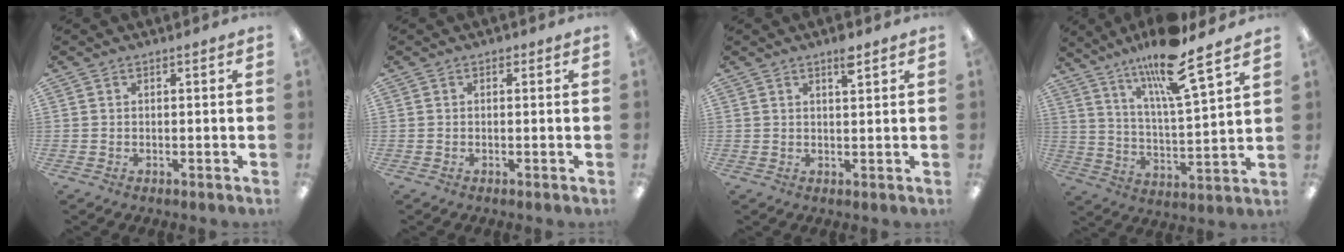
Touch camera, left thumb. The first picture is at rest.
{"total": 0.7, "force": [0.4, 0.5, 0.3], "torque": [-0.006, 0.002, 0.006]}
{"total": 3.8, "force": [2.6, 0.9, 2.5], "torque": [-0.033, -0.007, 0.040]}
{"total": 15.5, "force": [12.3, 1.9, 9.3], "torque": [-0.167, -0.078, 0.201]}